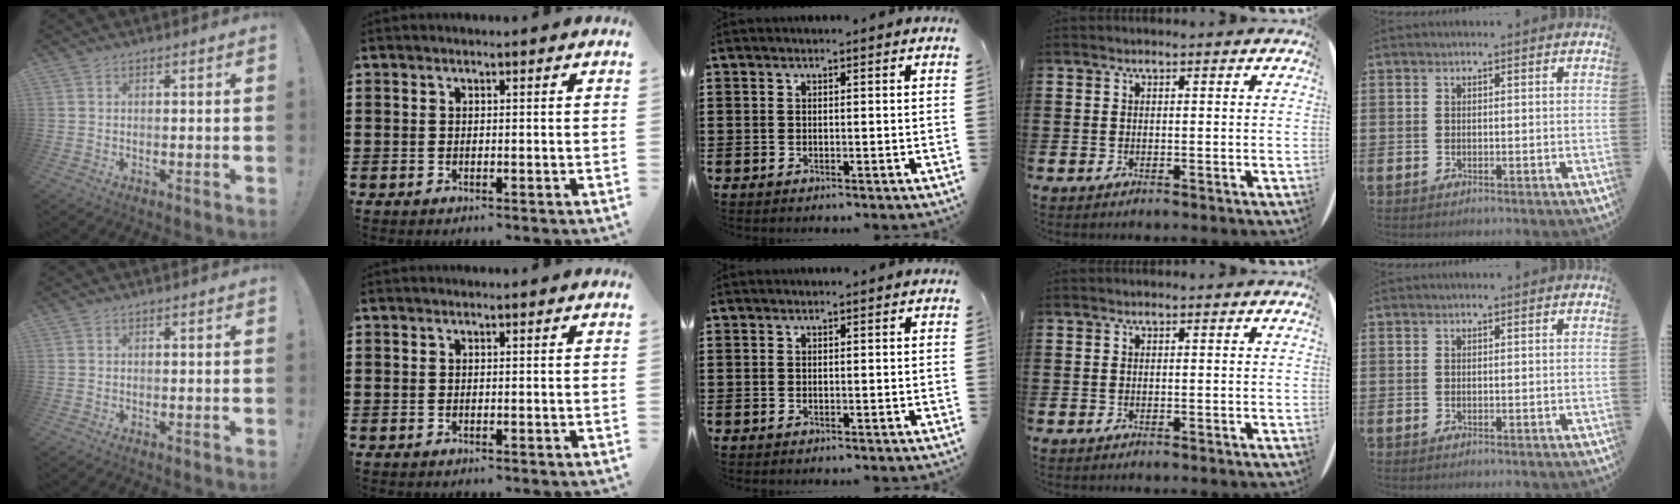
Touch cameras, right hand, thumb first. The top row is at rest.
{}